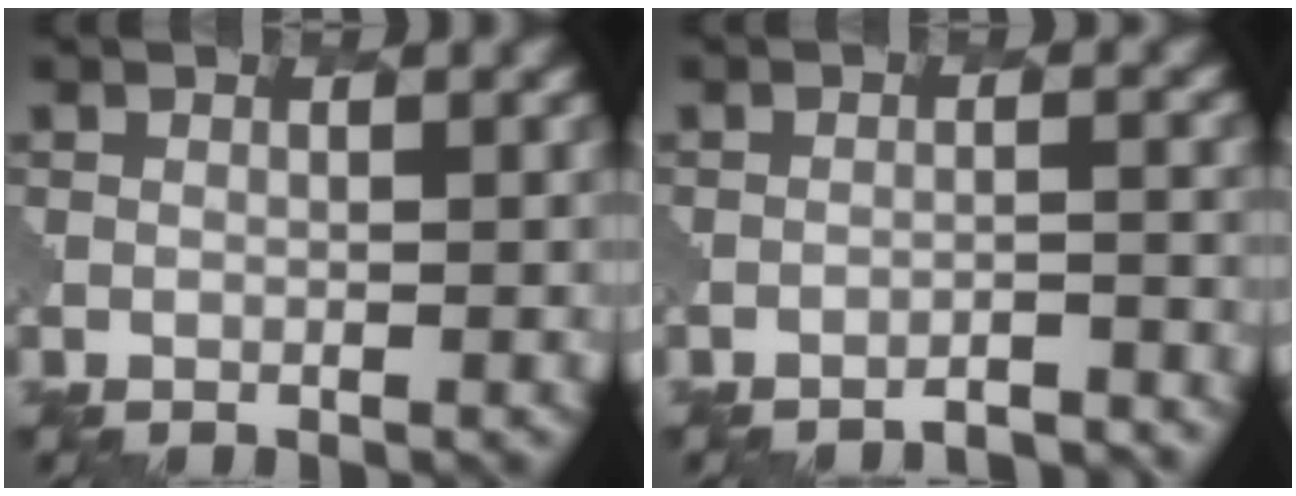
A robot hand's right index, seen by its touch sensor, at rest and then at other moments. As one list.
[{"total": 4.6, "force": [-4.5, 0.5, 1.0], "torque": [-0.006, 0.015, -0.060]}]